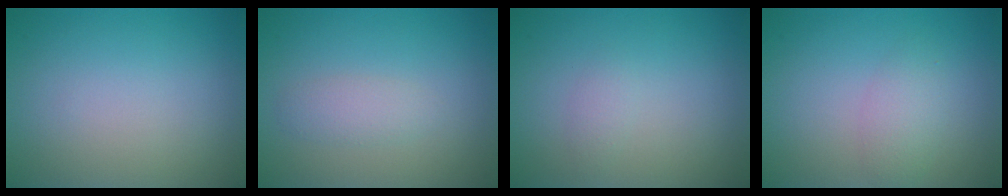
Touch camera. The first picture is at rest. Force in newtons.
{"total": 1.5, "press": 1.5, "slide": 0.1}
{"total": 0.9, "press": 0.9, "slide": 0.0}
{"total": 2.0, "press": 2.0, "slide": 0.1}